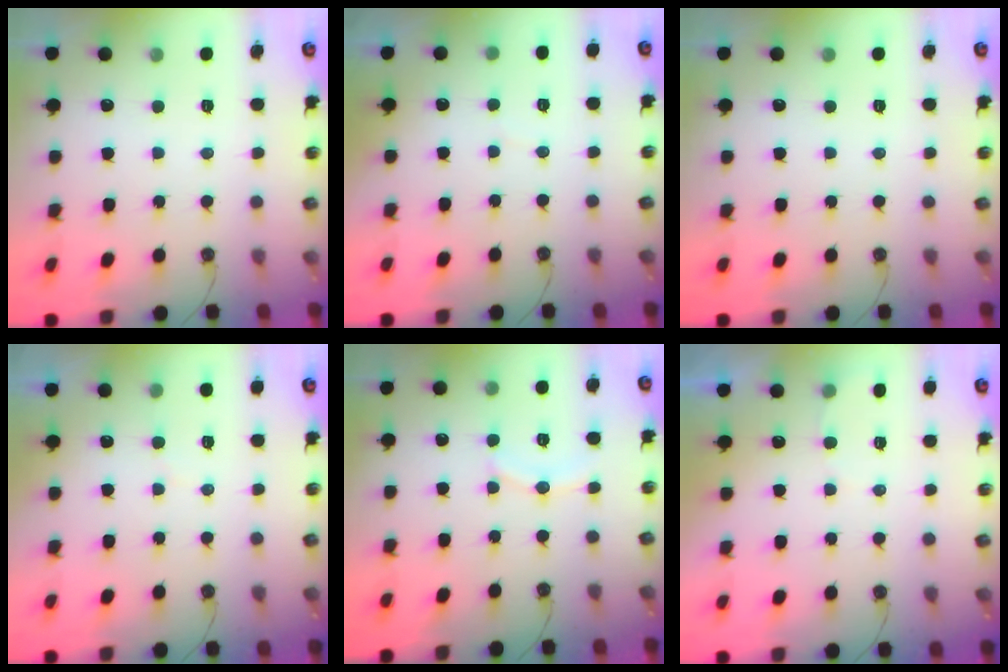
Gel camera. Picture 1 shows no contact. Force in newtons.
{"total": 1.7, "press": 1.7, "slide": 0.1}
{"total": 0.0}
{"total": 2.7, "press": 2.6, "slide": 0.3}
{"total": 7.4, "press": 7.3, "slide": 0.7}
{"total": 3.5, "press": 3.5, "slide": 0.3}